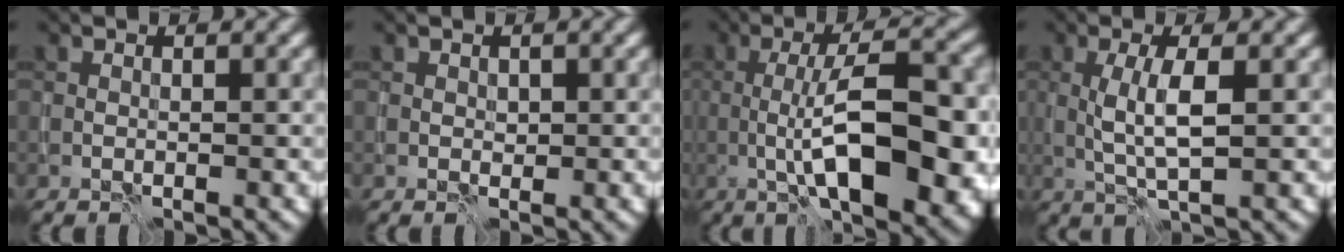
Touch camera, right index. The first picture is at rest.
{"total": 0.7, "force": [0.1, 0.6, 0.2], "torque": [-0.003, -0.003, 0.004]}
{"total": 10.0, "force": [-2.4, 2.8, 9.3], "torque": [-0.146, 0.008, -0.042]}
{"total": 3.4, "force": [0.0, 0.6, 3.3], "torque": [-0.066, 0.004, 0.000]}